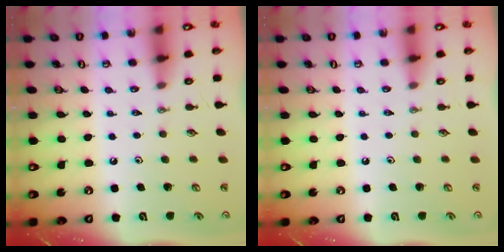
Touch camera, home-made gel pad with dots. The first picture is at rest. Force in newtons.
{"total": 0.0}